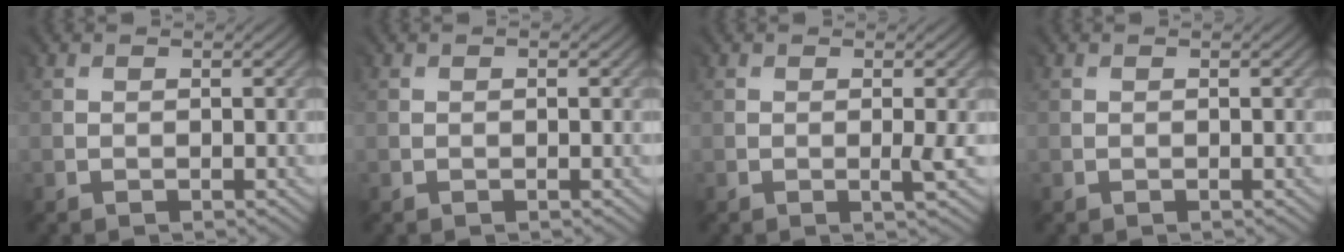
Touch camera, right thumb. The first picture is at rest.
{"total": 0.0}
{"total": 1.1, "force": [-0.2, -0.4, 1.0], "torque": [-0.022, -0.001, -0.002]}
{"total": 0.0}